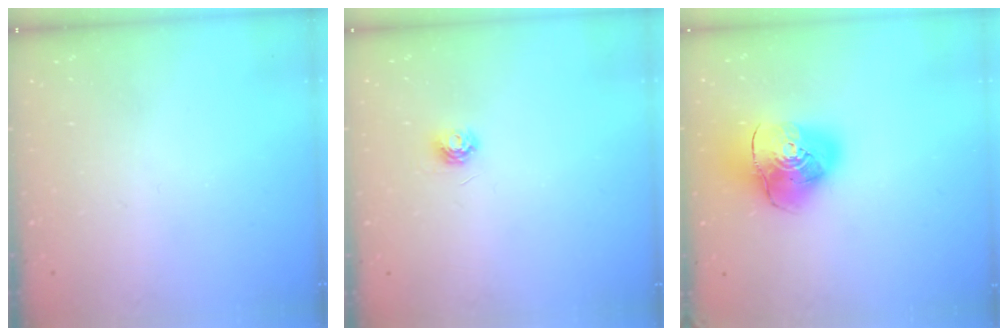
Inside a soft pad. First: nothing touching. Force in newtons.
{"total": 4.5, "press": 4.5, "slide": 0.5}
{"total": 12.3, "press": 12.2, "slide": 1.9}